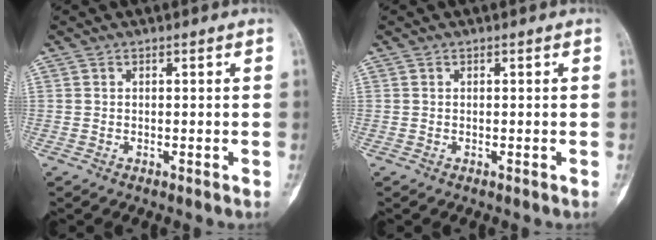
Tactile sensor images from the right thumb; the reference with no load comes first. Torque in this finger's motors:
{"motor_torque": [0.11, 0.04, -0.13, 0.02, 0.03]}